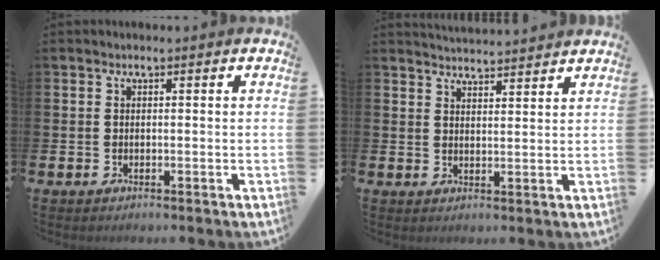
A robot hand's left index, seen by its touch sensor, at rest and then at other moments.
{"total": 3.8, "force": [3.8, 0.0, 0.0], "torque": [0.000, -0.025, 0.067]}